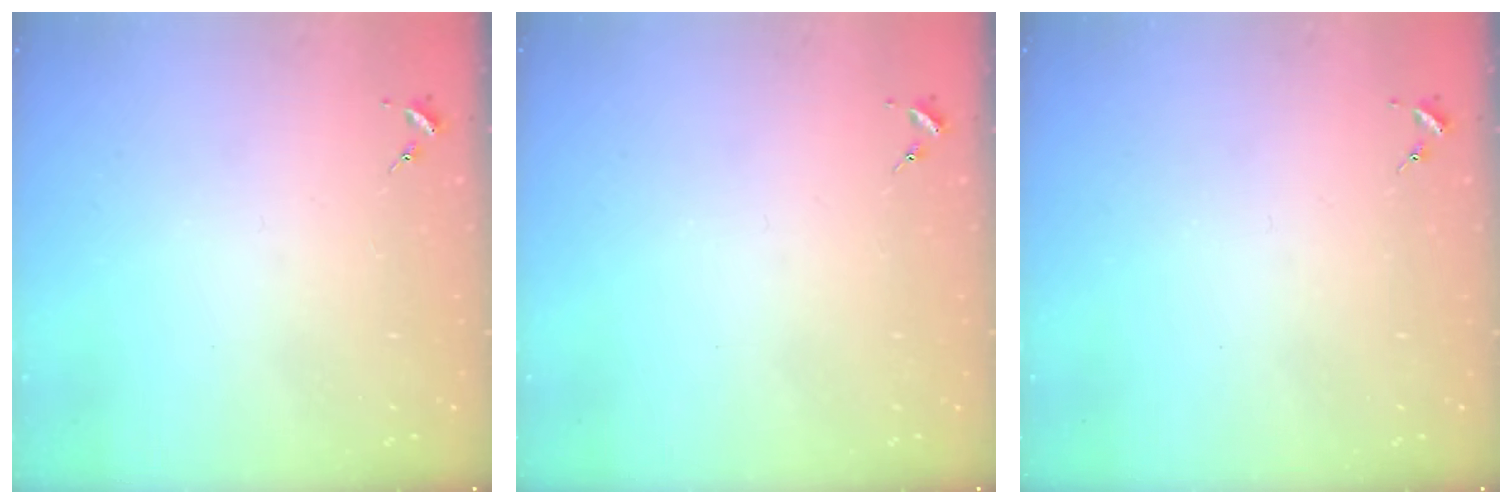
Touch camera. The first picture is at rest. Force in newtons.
{"total": 0.0}
{"total": 0.0}